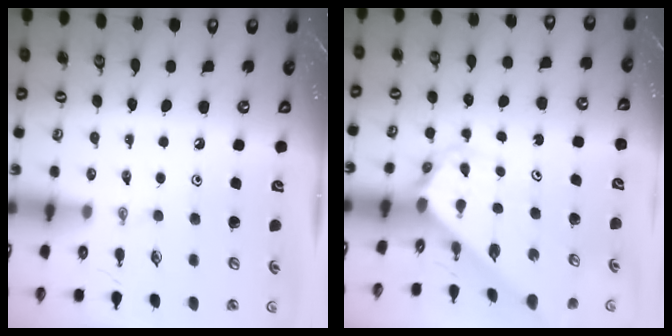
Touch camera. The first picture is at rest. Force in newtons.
{"total": 2.6, "press": 2.6, "slide": 0.2}